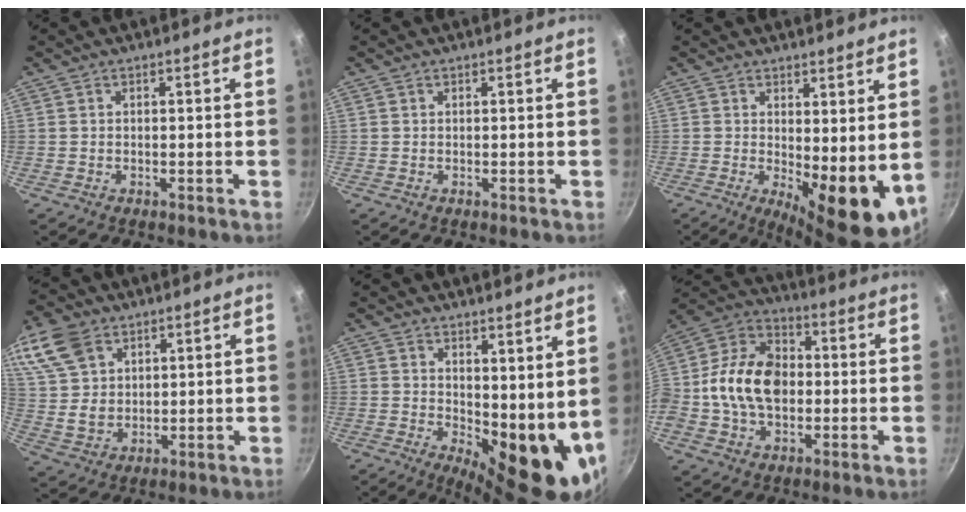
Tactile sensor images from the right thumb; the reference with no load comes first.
{"total": 0.0}
{"total": 11.1, "force": [0.8, 4.1, 10.2], "torque": [-0.119, -0.020, 0.021]}
{"total": 13.1, "force": [6.7, 9.1, 6.6], "torque": [-0.122, -0.013, 0.139]}
{"total": 13.7, "force": [3.6, 5.9, 11.8], "torque": [-0.125, -0.038, 0.063]}
{"total": 16.8, "force": [-0.9, 12.0, 11.8], "torque": [-0.189, 0.033, -0.033]}